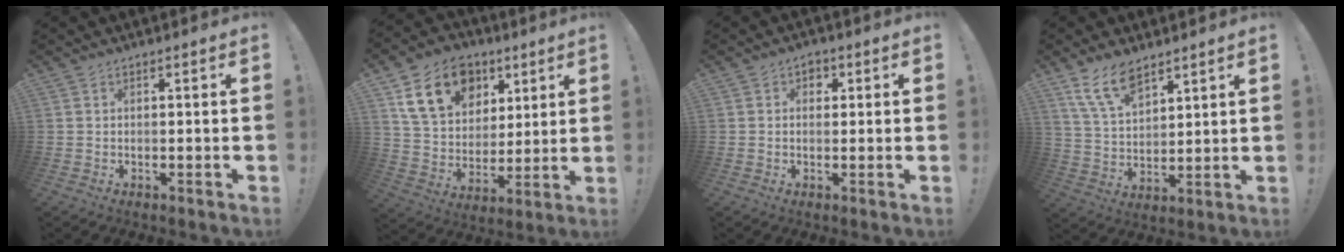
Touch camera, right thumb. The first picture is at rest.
{"total": 18.3, "force": [8.6, 13.5, 8.9], "torque": [-0.144, -0.027, 0.171]}
{"total": 2.4, "force": [0.6, 2.1, 1.1], "torque": [-0.002, -0.006, 0.007]}
{"total": 11.2, "force": [8.1, 5.1, 5.8], "torque": [-0.114, -0.040, 0.157]}